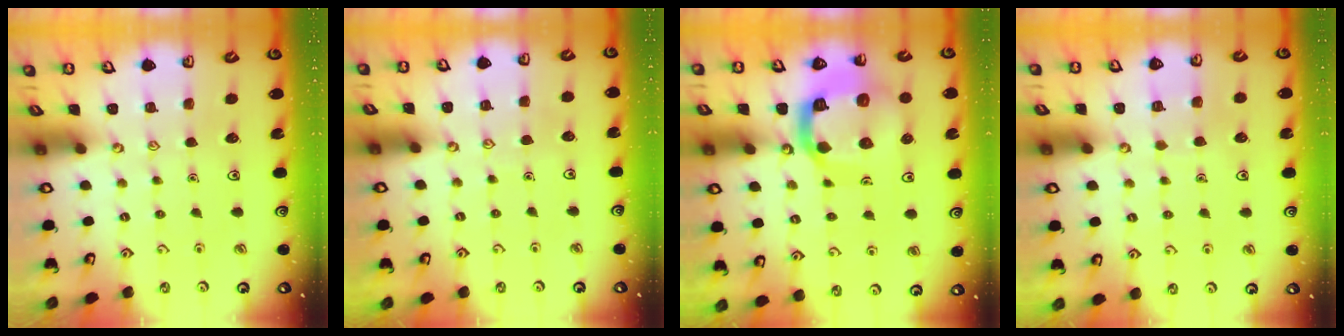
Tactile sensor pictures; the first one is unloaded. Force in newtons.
{"total": 3.7, "press": 3.7, "slide": 0.3}
{"total": 15.6, "press": 15.4, "slide": 1.9}
{"total": 3.3, "press": 3.3, "slide": 0.2}